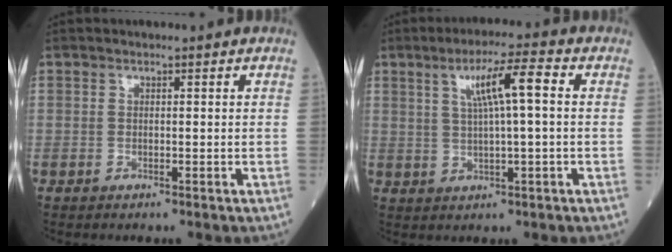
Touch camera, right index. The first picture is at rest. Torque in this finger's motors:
{"motor_torque": [0.68, 0.04, 0.13, 0.04]}